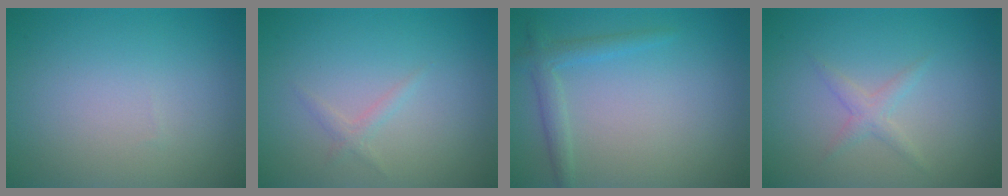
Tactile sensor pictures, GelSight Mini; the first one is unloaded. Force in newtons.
{"total": 0.9, "press": 0.9, "slide": 0.1}
{"total": 1.2, "press": 1.2, "slide": 0.1}
{"total": 1.3, "press": 1.3, "slide": 0.1}